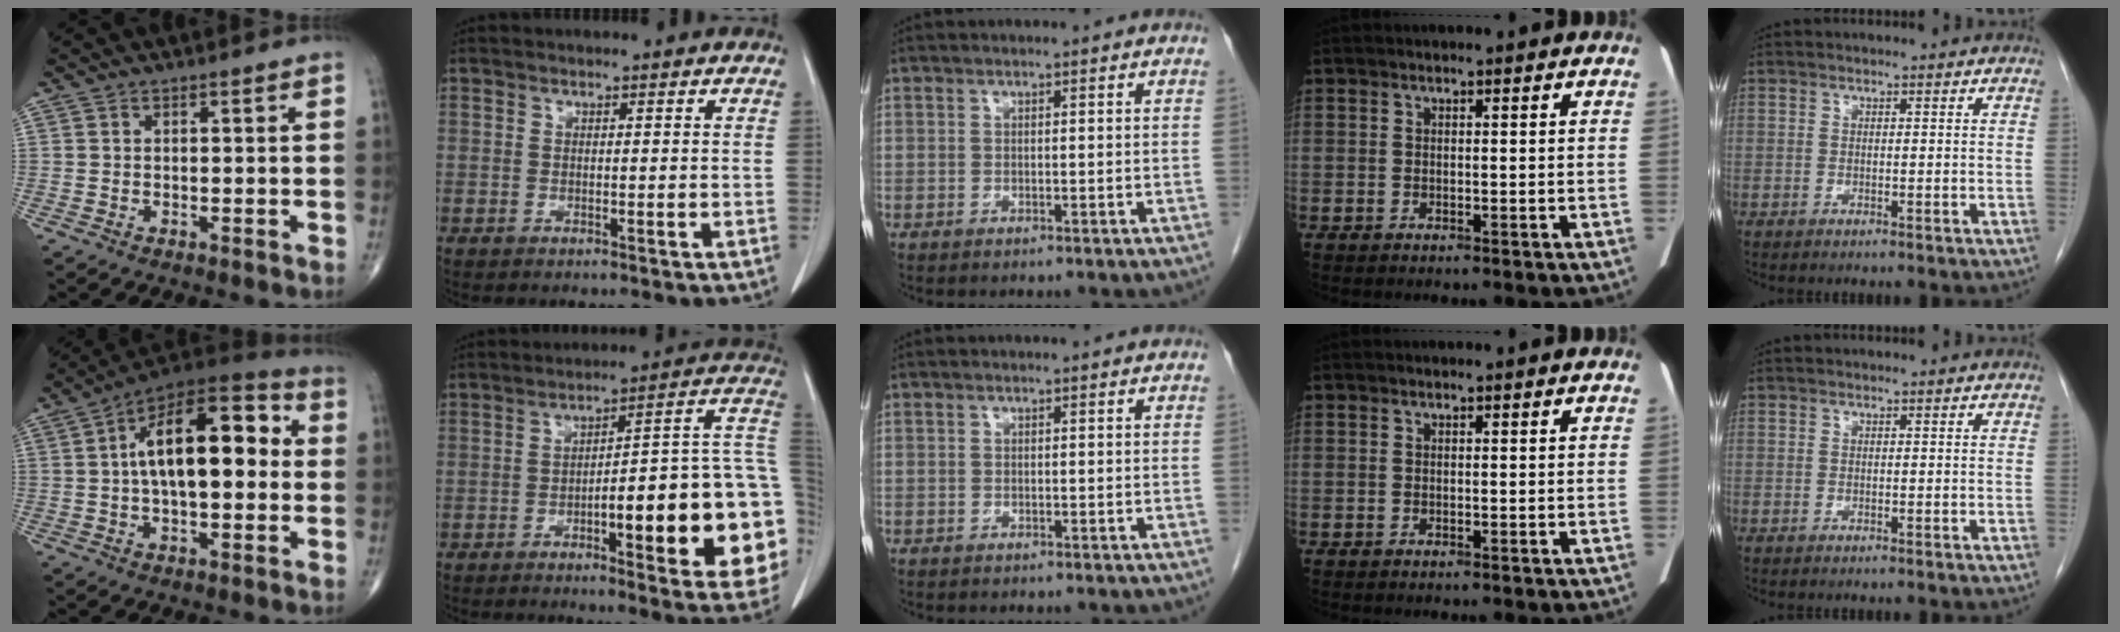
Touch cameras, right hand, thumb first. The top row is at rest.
{"thumb": {"total": 19.6, "force": [2.2, 9.3, 17.1], "torque": [-0.251, 0.036, 0.024]}, "index": {"total": 21.6, "force": [-4.8, 3.3, 20.8], "torque": [-0.188, 0.026, -0.053]}}